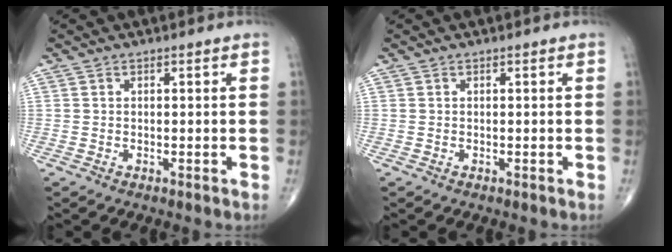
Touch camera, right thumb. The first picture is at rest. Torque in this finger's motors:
{"motor_torque": [0.01, 0.01, 0.02, 0.02, 0.00]}